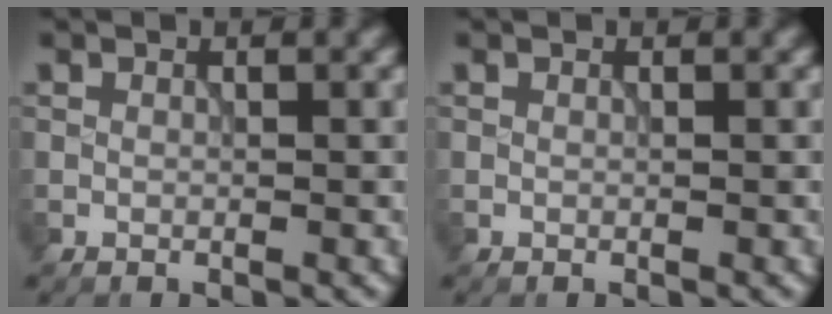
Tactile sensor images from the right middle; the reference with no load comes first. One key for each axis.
{"total": 0.0}